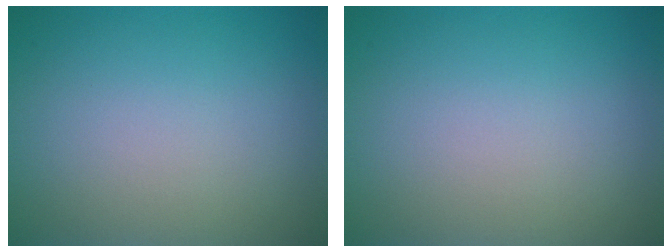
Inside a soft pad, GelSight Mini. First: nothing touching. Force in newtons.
{"total": 0.0}